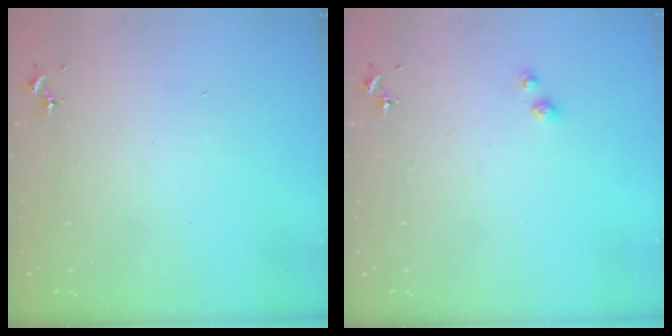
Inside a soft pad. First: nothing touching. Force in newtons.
{"total": 2.6, "press": 2.6, "slide": 0.6}